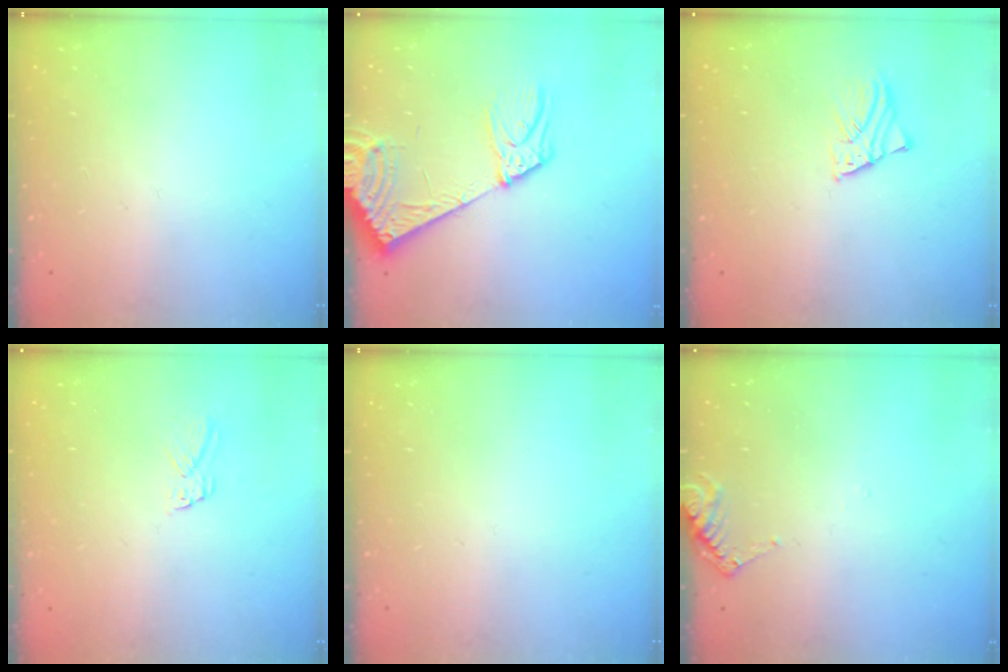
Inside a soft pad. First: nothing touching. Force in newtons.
{"total": 12.8, "press": 12.5, "slide": 3.0}
{"total": 2.2, "press": 2.2, "slide": 0.1}
{"total": 6.1, "press": 6.0, "slide": 0.5}
{"total": 0.0}
{"total": 4.8, "press": 4.8, "slide": 0.6}